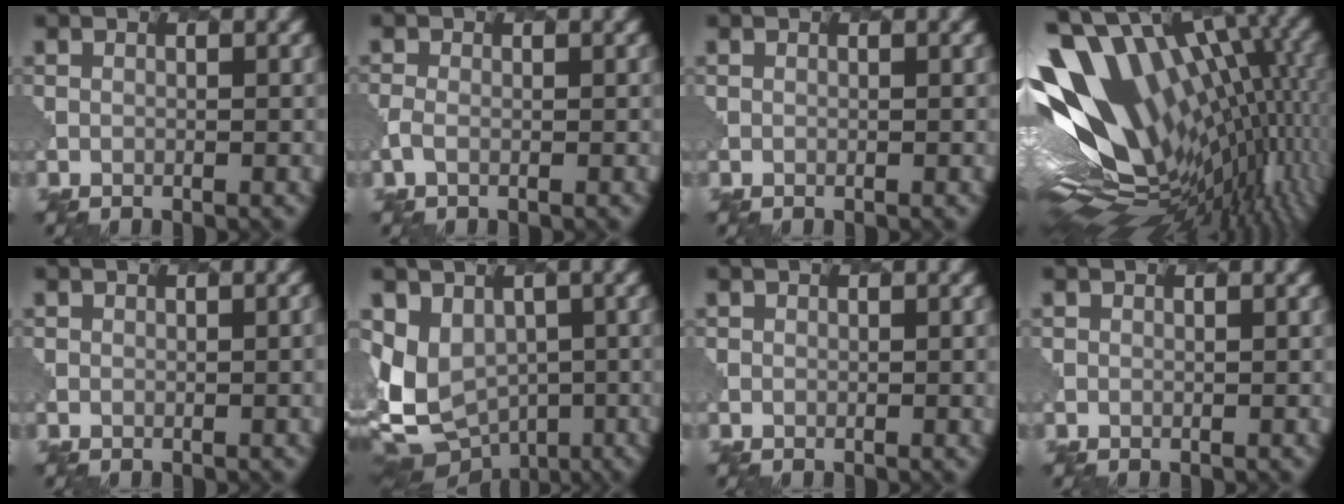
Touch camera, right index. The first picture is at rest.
{"total": 1.0, "force": [-0.8, 0.2, 0.5], "torque": [-0.027, 0.000, -0.018]}
{"total": 0.0}
{"total": 18.0, "force": [3.1, 9.6, 14.8], "torque": [-0.256, -0.008, 0.087]}
{"total": 1.2, "force": [0.2, 0.5, 1.1], "torque": [-0.002, 0.004, 0.008]}
{"total": 8.0, "force": [-2.6, 6.5, 3.9], "torque": [-0.084, -0.018, -0.029]}
{"total": 1.1, "force": [0.2, 0.3, 1.0], "torque": [-0.007, 0.004, 0.011]}
{"total": 0.0}